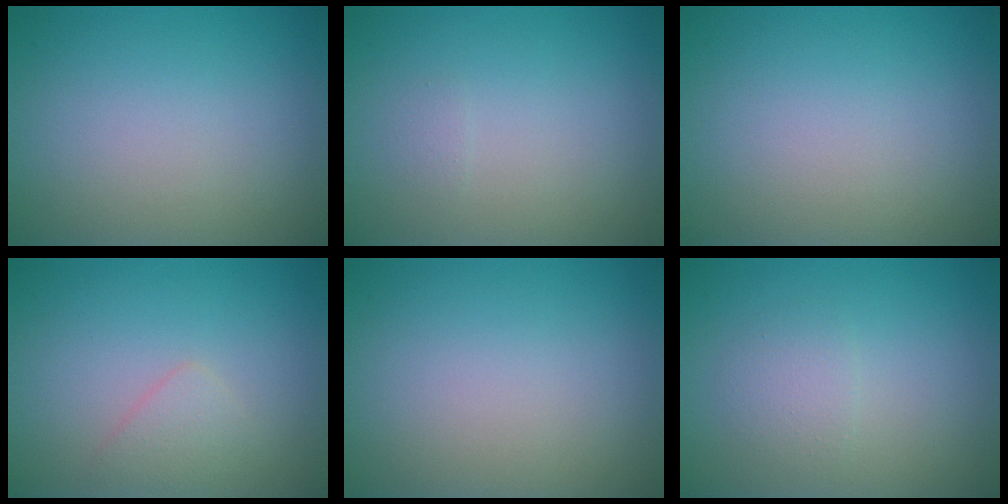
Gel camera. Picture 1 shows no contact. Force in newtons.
{"total": 0.5, "press": 0.5, "slide": 0.1}
{"total": 0.0}
{"total": 1.5, "press": 1.5, "slide": 0.0}
{"total": 0.0}
{"total": 1.6, "press": 1.6, "slide": 0.0}